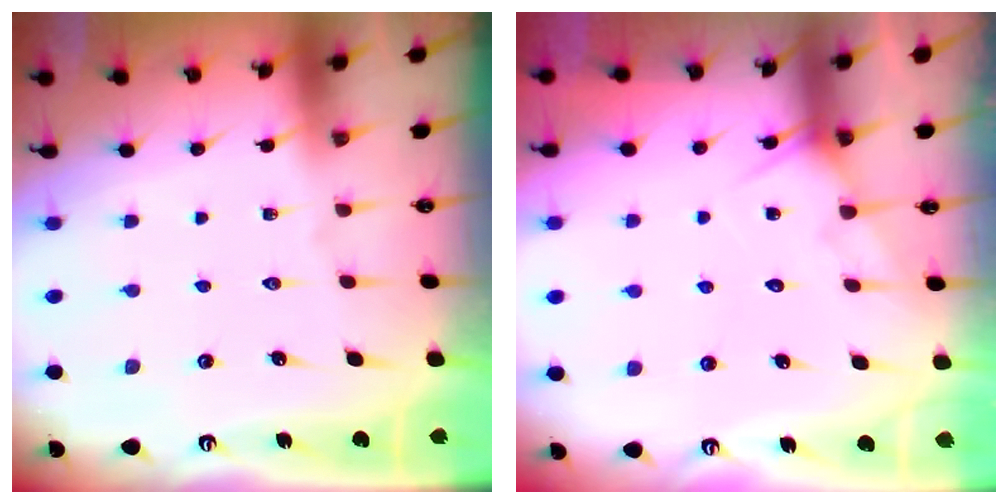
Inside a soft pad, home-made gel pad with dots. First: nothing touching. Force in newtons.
{"total": 8.6, "press": 8.6, "slide": 0.6}